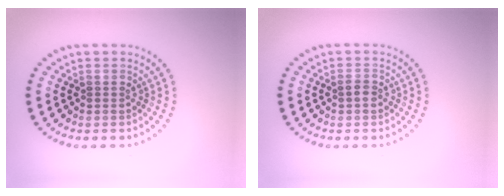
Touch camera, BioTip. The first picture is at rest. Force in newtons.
{"total": 1.0, "press": 1.0, "slide": 0.2}